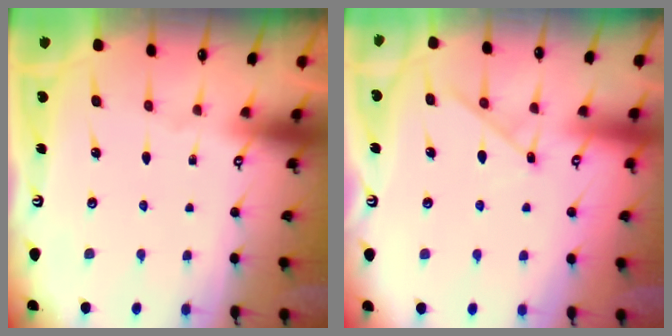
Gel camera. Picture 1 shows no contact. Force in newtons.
{"total": 6.4, "press": 6.4, "slide": 0.7}